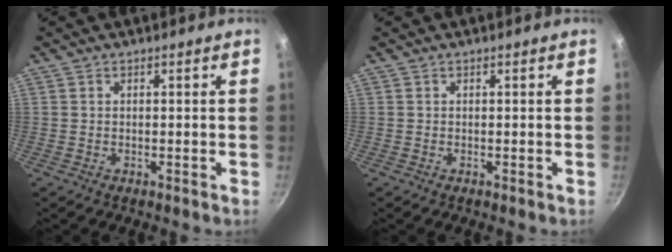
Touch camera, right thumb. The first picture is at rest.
{"total": 0.0}